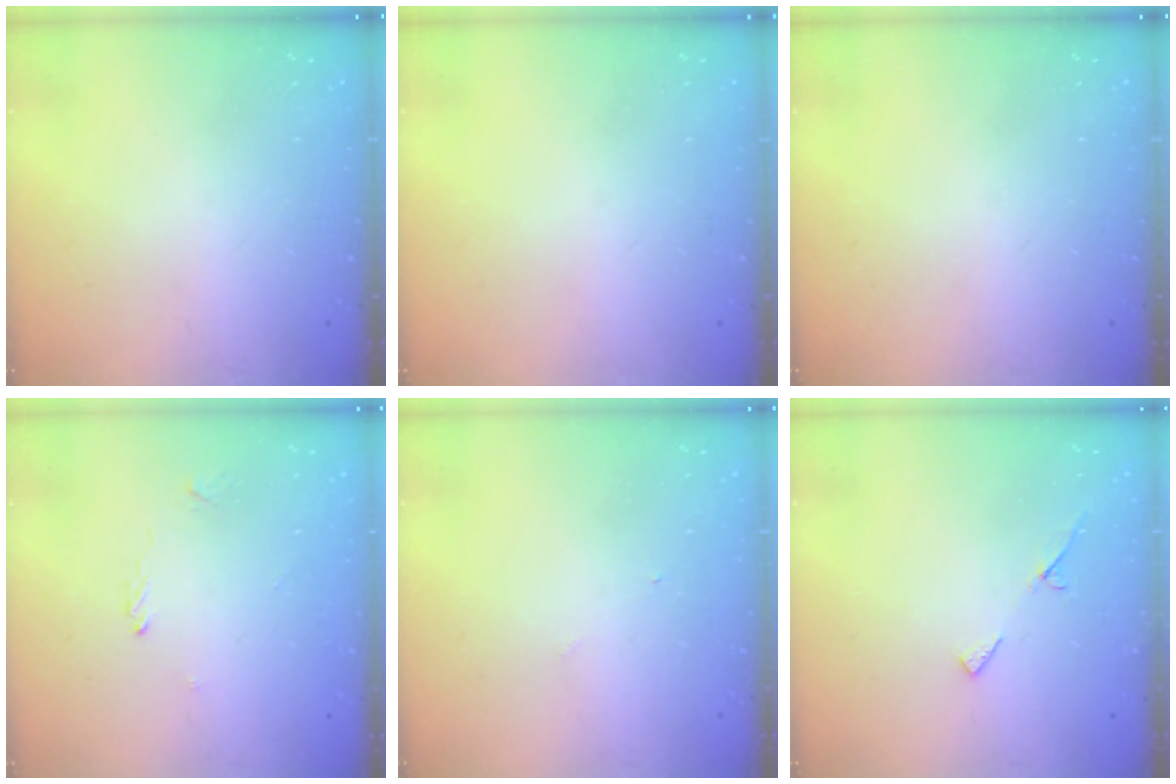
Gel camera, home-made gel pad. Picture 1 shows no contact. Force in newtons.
{"total": 0.0}
{"total": 0.0}
{"total": 1.9, "press": 1.8, "slide": 0.5}
{"total": 2.8, "press": 2.8, "slide": 0.3}
{"total": 5.5, "press": 5.5, "slide": 0.6}